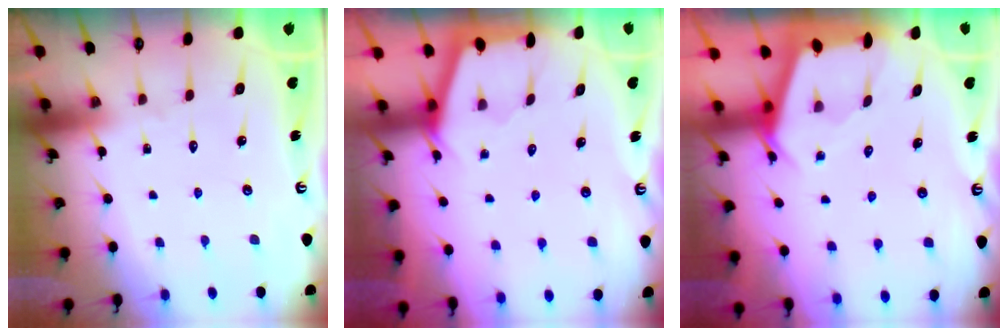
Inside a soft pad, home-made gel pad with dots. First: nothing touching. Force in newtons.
{"total": 2.4, "press": 2.4, "slide": 0.4}
{"total": 3.5, "press": 3.5, "slide": 0.2}